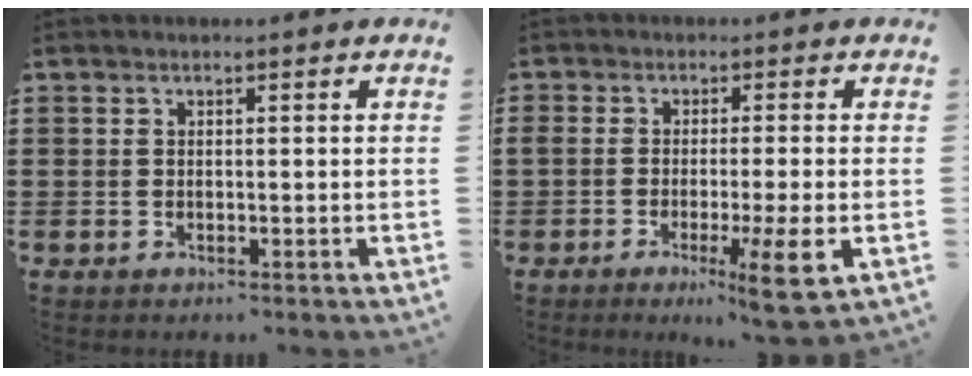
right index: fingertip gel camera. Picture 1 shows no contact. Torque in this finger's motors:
{"motor_torque": [2.04, -0.09, 0.89, 0.13]}